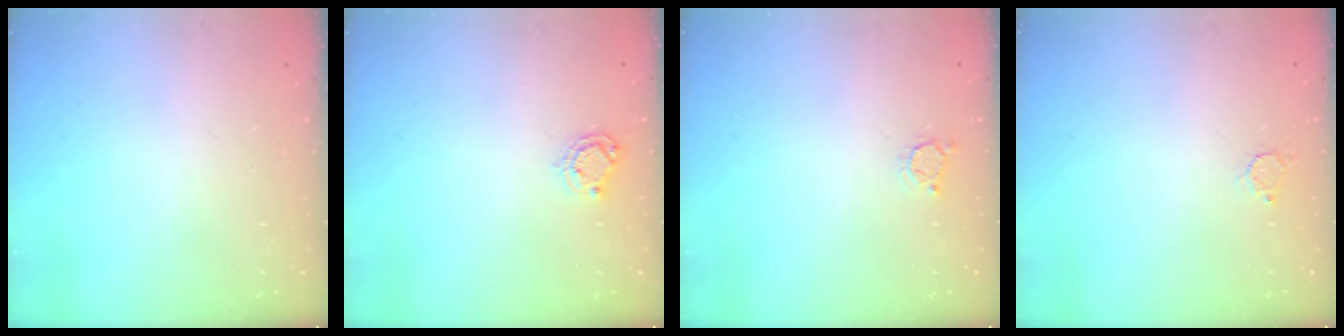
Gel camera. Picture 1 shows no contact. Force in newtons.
{"total": 5.8, "press": 5.8, "slide": 0.5}
{"total": 2.5, "press": 2.5, "slide": 0.3}
{"total": 2.1, "press": 2.1, "slide": 0.2}